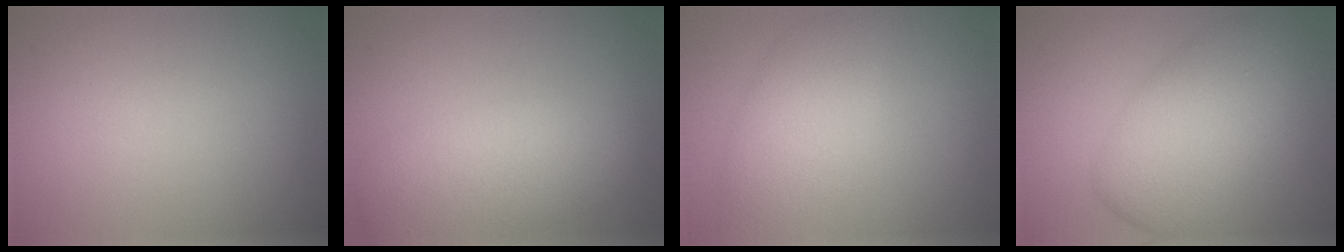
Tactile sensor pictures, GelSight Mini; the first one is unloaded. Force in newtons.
{"total": 6.8, "press": 6.8, "slide": 0.3}
{"total": 4.5, "press": 4.5, "slide": 0.2}
{"total": 6.8, "press": 6.8, "slide": 0.0}